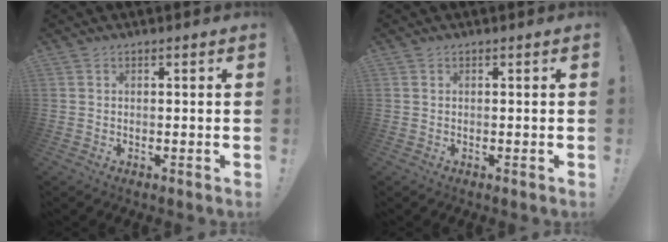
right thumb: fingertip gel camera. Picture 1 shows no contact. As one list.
[{"total": 0.0}]